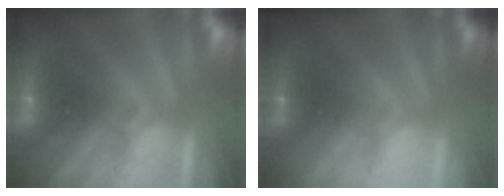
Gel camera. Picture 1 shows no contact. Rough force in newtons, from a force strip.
{"total": 3.3}